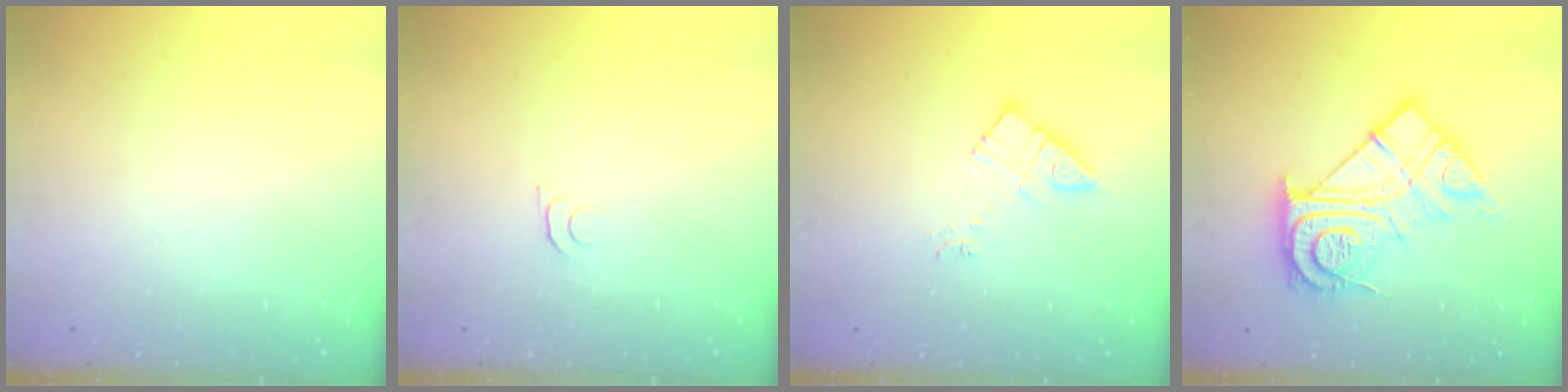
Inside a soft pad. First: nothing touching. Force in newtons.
{"total": 4.1, "press": 4.0, "slide": 0.6}
{"total": 7.9, "press": 7.9, "slide": 0.4}
{"total": 20.9, "press": 20.8, "slide": 1.9}